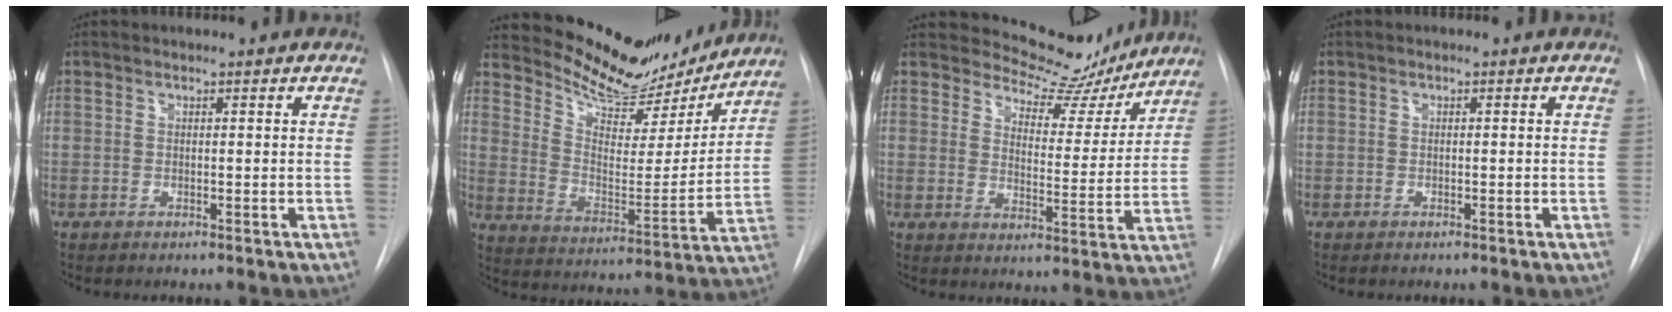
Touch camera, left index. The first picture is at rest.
{"total": 16.2, "force": [15.2, 4.3, 3.6], "torque": [-0.059, -0.032, 0.226]}
{"total": 10.5, "force": [9.9, 3.3, 1.4], "torque": [-0.013, -0.026, 0.125]}
{"total": 0.0}